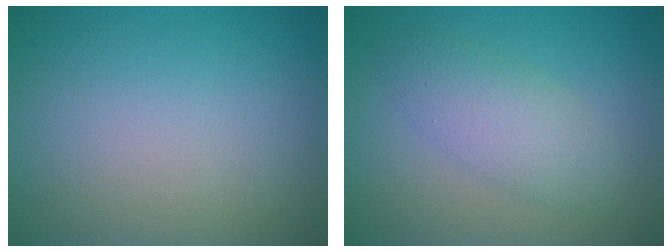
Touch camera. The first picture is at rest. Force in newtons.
{"total": 3.5, "press": 3.5, "slide": 0.2}